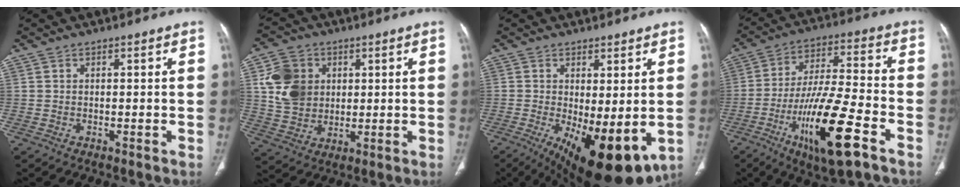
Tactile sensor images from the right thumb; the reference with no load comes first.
{"total": 10.9, "force": [2.7, 9.0, 5.5], "torque": [-0.078, -0.005, 0.055]}
{"total": 15.2, "force": [-3.8, 5.9, 13.5], "torque": [-0.198, -0.027, -0.036]}
{"total": 18.8, "force": [-8.8, 4.6, 16.0], "torque": [-0.297, 0.031, -0.143]}